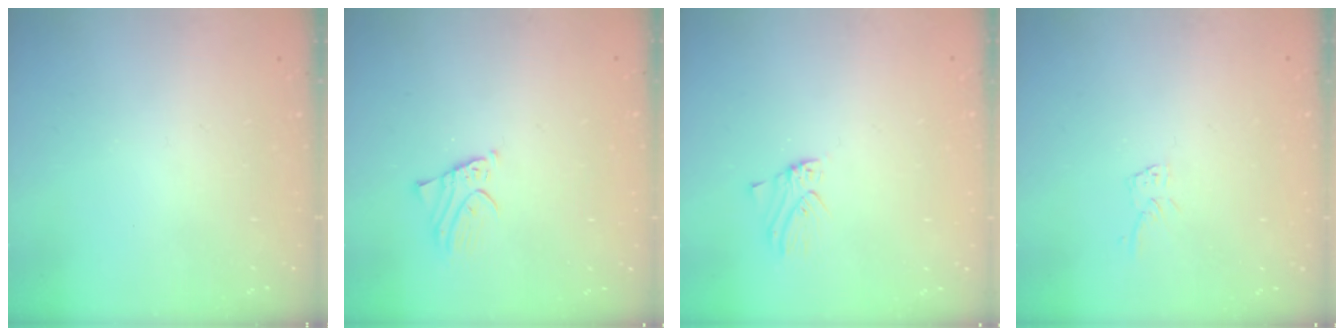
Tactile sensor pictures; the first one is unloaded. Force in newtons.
{"total": 2.0, "press": 2.0, "slide": 0.2}
{"total": 0.0}
{"total": 4.5, "press": 4.5, "slide": 0.4}